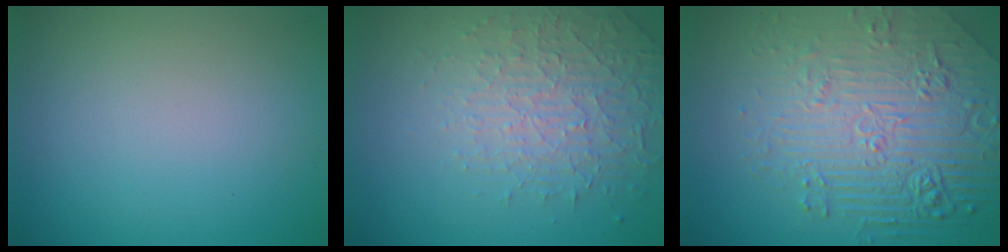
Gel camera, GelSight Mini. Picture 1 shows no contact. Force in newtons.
{"total": 4.5, "press": 3.3, "slide": 3.1}
{"total": 8.8, "press": 6.1, "slide": 6.4}